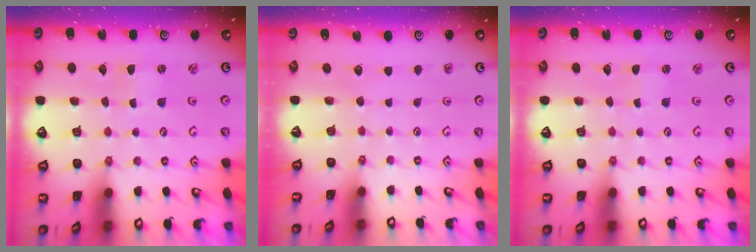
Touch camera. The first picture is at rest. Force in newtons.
{"total": 0.0}
{"total": 0.6, "press": 0.6, "slide": 0.0}